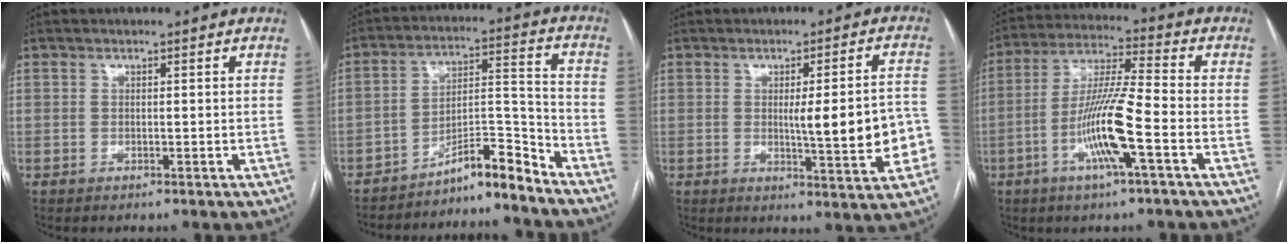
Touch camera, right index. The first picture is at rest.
{"total": 8.4, "force": [-7.7, 0.0, 3.2], "torque": [-0.044, 0.032, -0.128]}
{"total": 11.1, "force": [-1.5, 1.8, 10.8], "torque": [-0.132, 0.009, -0.015]}
{"total": 12.0, "force": [-4.2, 0.2, 11.3], "torque": [-0.223, -0.001, -0.082]}